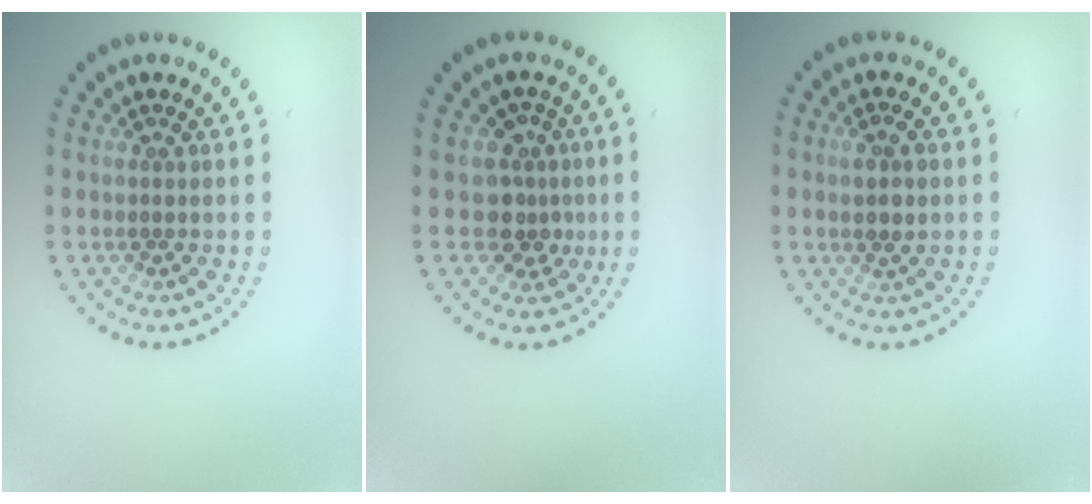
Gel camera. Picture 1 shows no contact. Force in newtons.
{"total": 2.7, "press": 2.2, "slide": 1.7}
{"total": 1.5, "press": 1.5, "slide": 0.5}